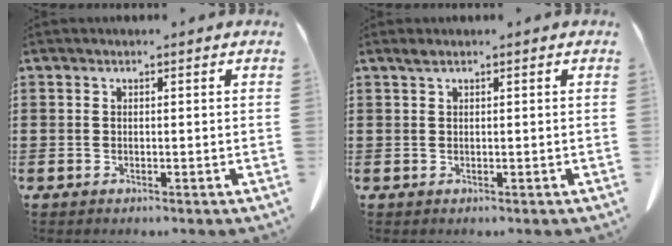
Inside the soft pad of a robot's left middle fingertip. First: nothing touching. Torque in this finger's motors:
{"motor_torque": [0.01, 0.12, 0.00, 0.00]}